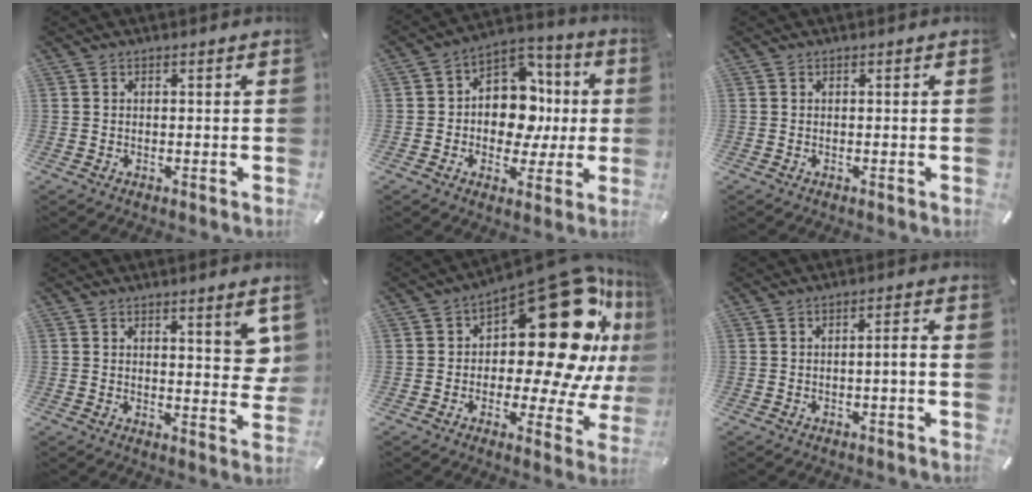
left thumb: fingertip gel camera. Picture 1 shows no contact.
{"total": 13.5, "force": [-0.5, 11.2, 7.5], "torque": [-0.105, -0.004, -0.003]}
{"total": 0.0}
{"total": 6.4, "force": [3.4, 2.2, 4.9], "torque": [-0.057, -0.024, 0.053]}
{"total": 28.1, "force": [9.6, 13.5, 22.6], "torque": [-0.293, -0.091, 0.173]}
{"total": 2.7, "force": [-1.2, 0.4, 2.5], "torque": [-0.042, 0.004, -0.022]}